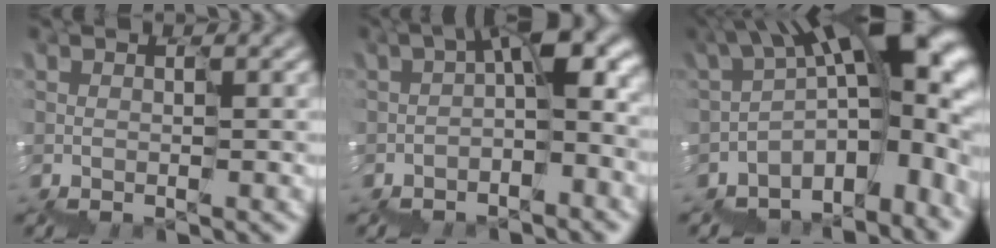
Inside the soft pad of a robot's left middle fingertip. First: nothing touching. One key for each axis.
{"total": 6.3, "fx": -1.1, "fy": 2.2, "fz": 5.8, "tx": -0.092, "ty": 0.020, "tz": -0.019}
{"total": 12.5, "fx": -2.3, "fy": 6.6, "fz": 10.4, "tx": -0.149, "ty": 0.013, "tz": -0.025}